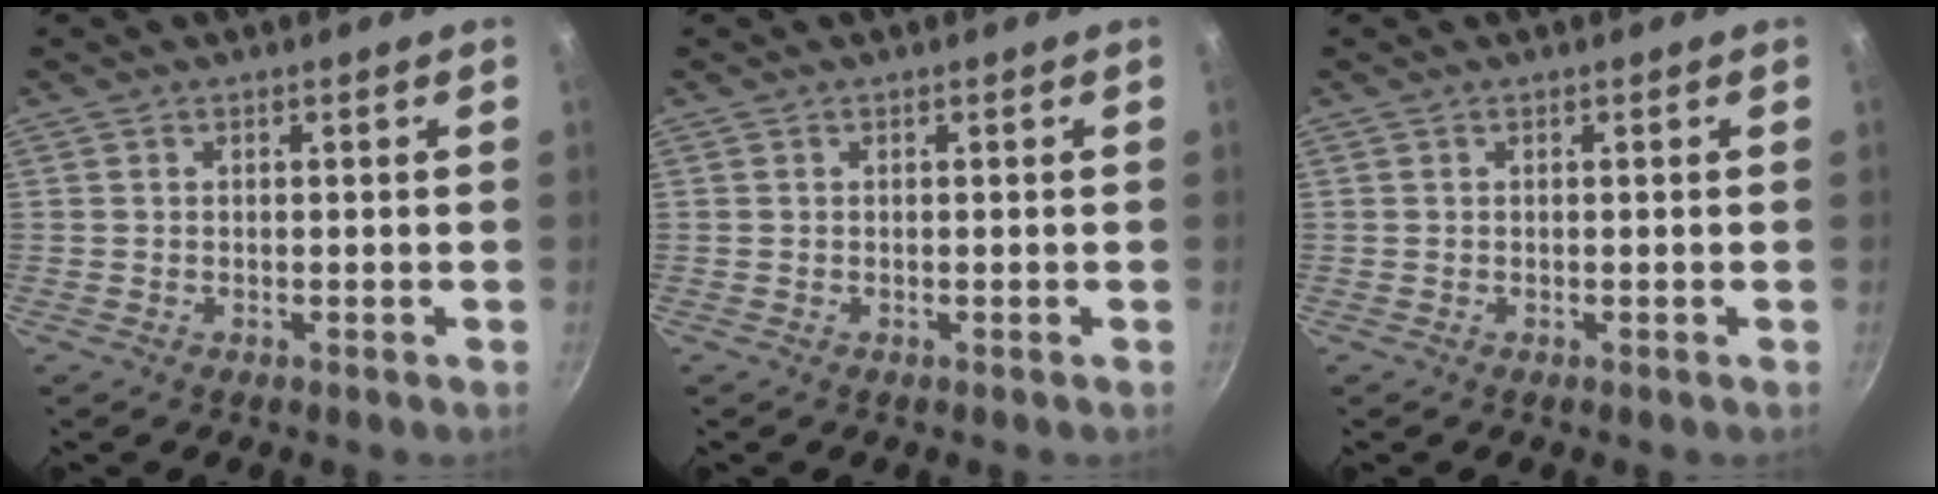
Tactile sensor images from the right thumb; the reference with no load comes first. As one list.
[{"total": 0.0}, {"total": 0.0}]